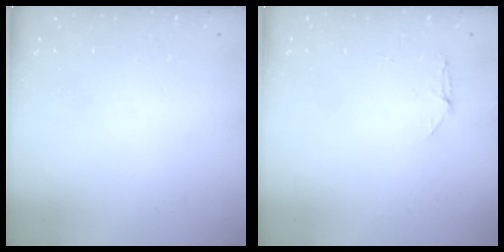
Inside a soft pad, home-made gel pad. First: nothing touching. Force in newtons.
{"total": 3.9, "press": 3.9, "slide": 0.5}